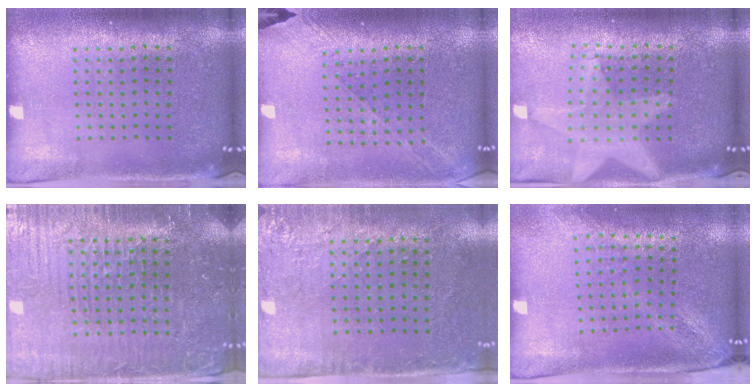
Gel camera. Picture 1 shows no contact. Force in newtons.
{"total": 1.3, "press": 1.2, "slide": 0.5}
{"total": 2.3, "press": 1.9, "slide": 1.3}
{"total": 4.7, "press": 4.4, "slide": 1.5}
{"total": 2.8, "press": 2.3, "slide": 1.6}
{"total": 2.1, "press": 1.7, "slide": 1.3}